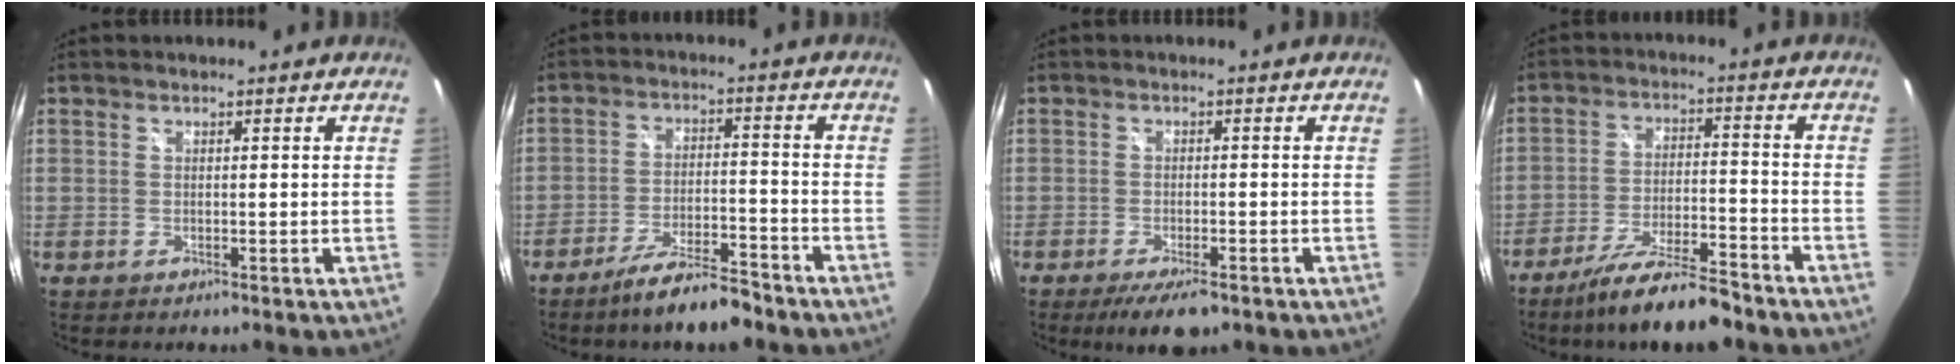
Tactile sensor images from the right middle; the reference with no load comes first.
{"total": 9.4, "force": [-7.8, 1.5, 5.2], "torque": [-0.104, -0.003, -0.126]}
{"total": 6.2, "force": [-4.4, 1.8, 4.1], "torque": [-0.086, -0.019, -0.069]}
{"total": 12.9, "force": [-10.9, 1.6, 6.7], "torque": [-0.136, -0.014, -0.181]}